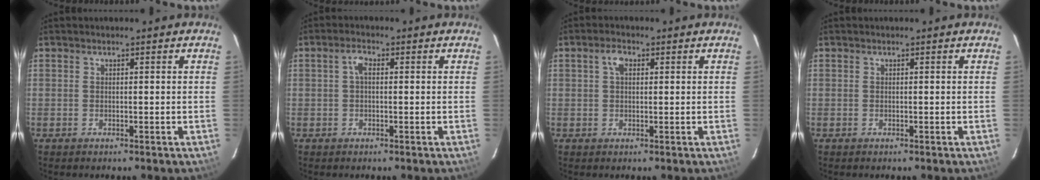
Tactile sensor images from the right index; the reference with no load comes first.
{"total": 2.2, "force": [0.2, 1.1, 1.9], "torque": [-0.040, 0.010, 0.003]}
{"total": 2.6, "force": [0.8, 1.5, 1.9], "torque": [-0.037, 0.010, 0.014]}
{"total": 0.0}